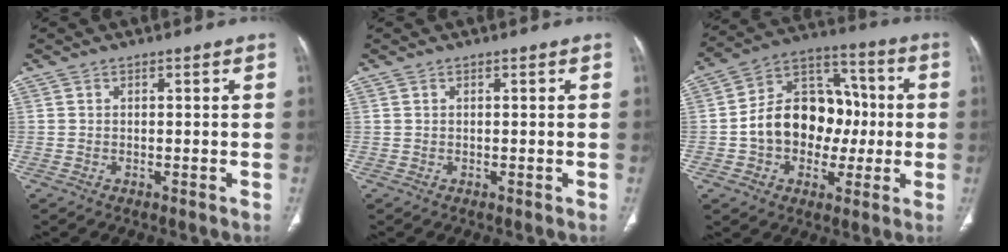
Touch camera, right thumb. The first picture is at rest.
{"total": 0.0}
{"total": 17.1, "force": [-1.3, 12.8, 11.3], "torque": [-0.135, 0.045, -0.022]}